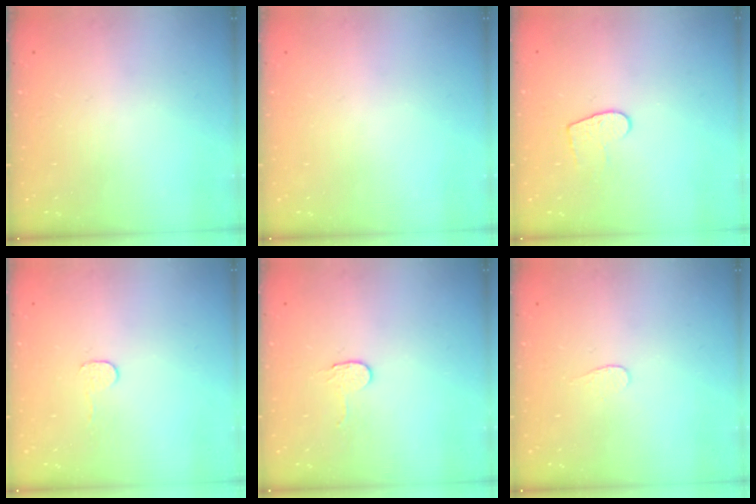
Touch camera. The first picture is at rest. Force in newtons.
{"total": 0.0}
{"total": 6.7, "press": 6.7, "slide": 0.4}
{"total": 3.0, "press": 3.0, "slide": 0.3}
{"total": 2.7, "press": 2.7, "slide": 0.2}
{"total": 3.3, "press": 3.3, "slide": 0.3}